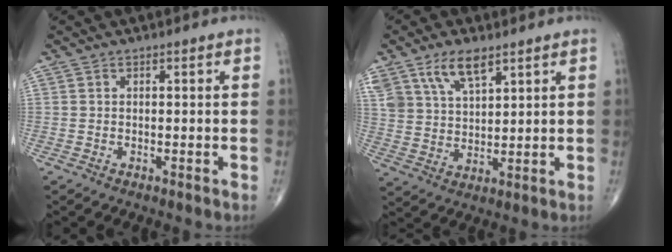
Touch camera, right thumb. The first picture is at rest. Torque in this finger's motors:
{"motor_torque": [-1.09, 1.20, 0.74, 0.65, 0.05]}